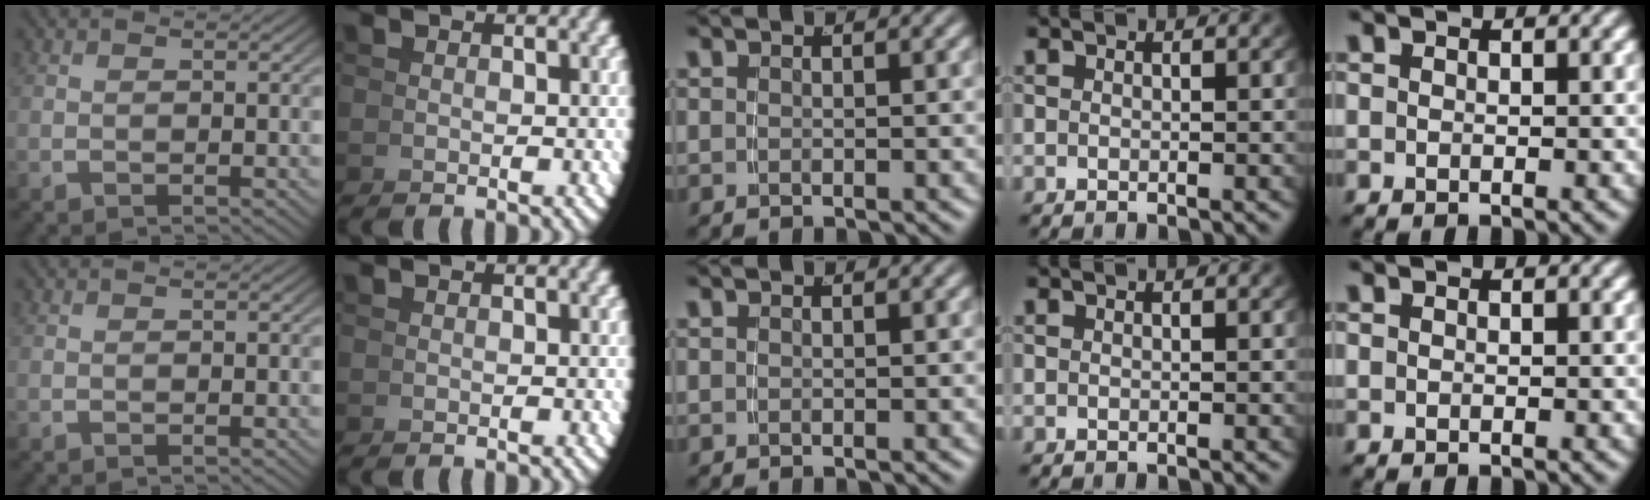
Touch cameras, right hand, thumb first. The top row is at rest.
{}